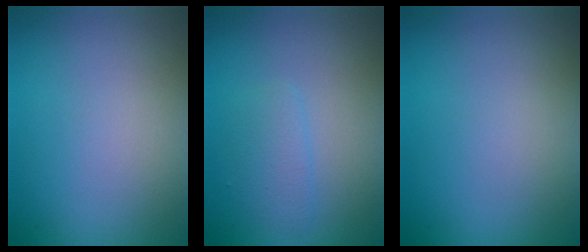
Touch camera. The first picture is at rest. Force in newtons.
{"total": 1.5, "press": 1.5, "slide": 0.0}
{"total": 0.0}